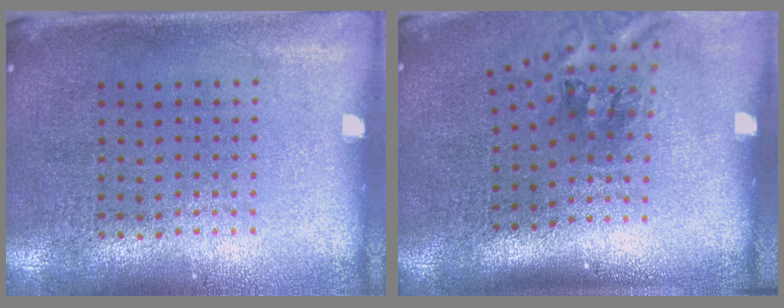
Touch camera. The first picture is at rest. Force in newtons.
{"total": 2.2, "press": 1.3, "slide": 1.7}